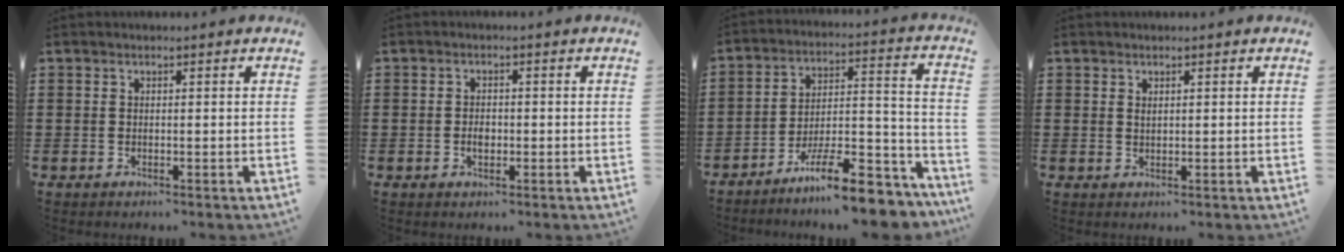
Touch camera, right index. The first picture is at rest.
{"total": 1.9, "force": [-0.3, 1.2, 1.5], "torque": [-0.028, 0.005, -0.007]}
{"total": 13.1, "force": [-10.8, 1.9, 7.3], "torque": [-0.100, 0.044, -0.192]}
{"total": 0.6, "force": [0.4, 0.2, 0.4], "torque": [-0.009, -0.001, 0.008]}